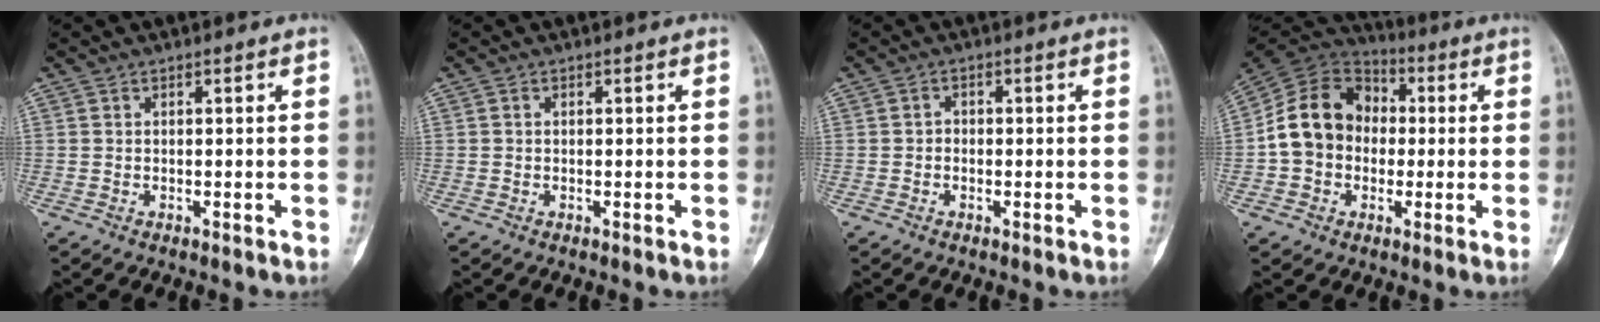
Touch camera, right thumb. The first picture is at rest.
{"total": 0.0}
{"total": 1.3, "force": [-0.3, 1.1, 0.6], "torque": [-0.001, 0.006, -0.009]}
{"total": 14.4, "force": [-0.3, 11.9, 8.0], "torque": [-0.122, 0.036, -0.016]}